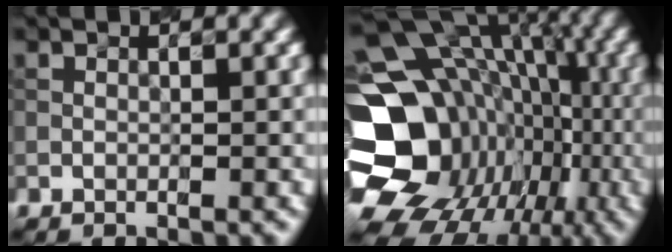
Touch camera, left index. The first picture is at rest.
{"total": 20.9, "force": [-4.7, 17.2, 10.8], "torque": [-0.172, -0.010, -0.092]}